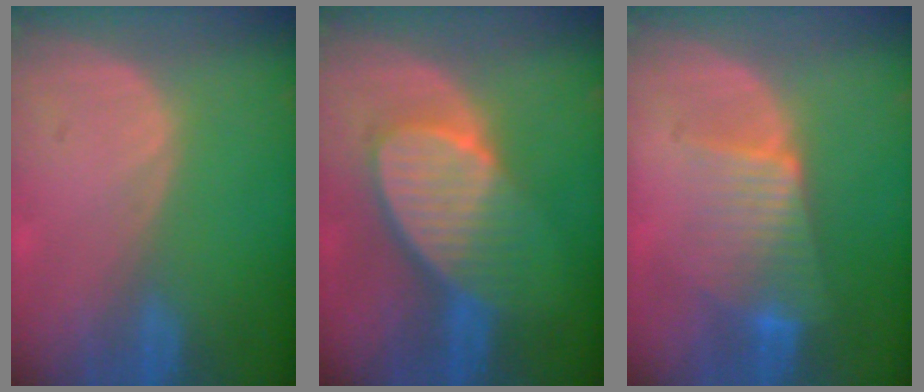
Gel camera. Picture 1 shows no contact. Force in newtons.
{"total": 8.3, "press": 7.7, "slide": 3.1}
{"total": 6.6, "press": 6.2, "slide": 2.4}